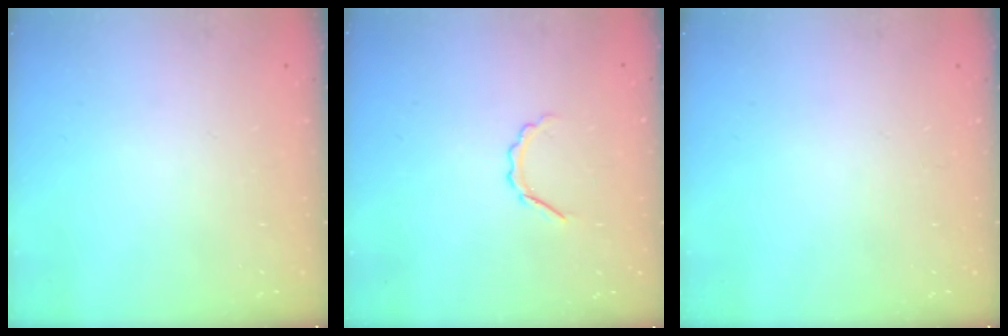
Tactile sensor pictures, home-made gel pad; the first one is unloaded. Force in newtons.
{"total": 3.5, "press": 3.4, "slide": 0.7}
{"total": 0.0}